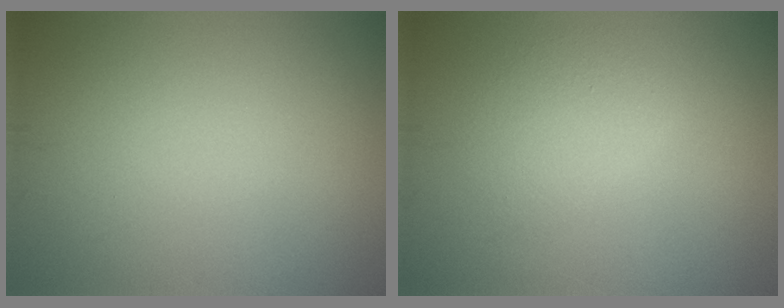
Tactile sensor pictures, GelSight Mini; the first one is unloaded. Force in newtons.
{"total": 2.4, "press": 2.4, "slide": 0.1}